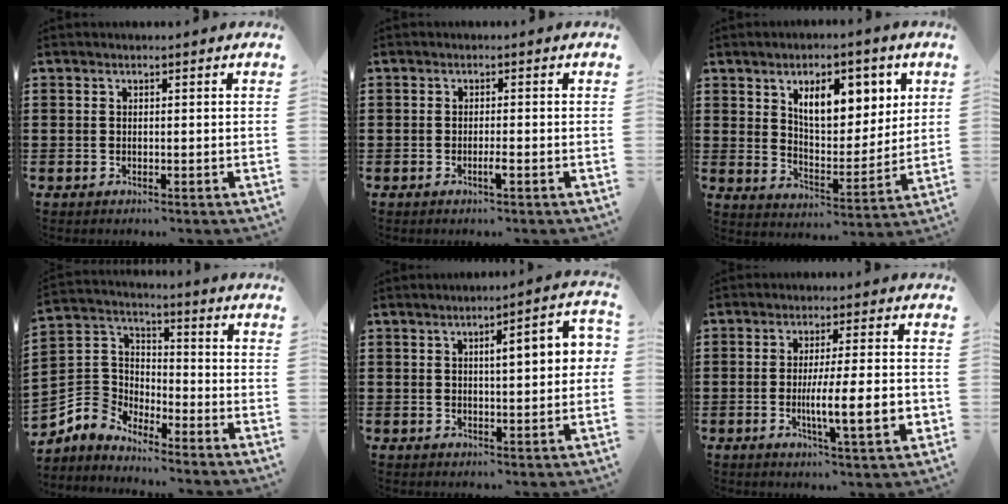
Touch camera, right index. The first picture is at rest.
{"total": 1.6, "force": [-0.8, 0.1, 1.4], "torque": [-0.025, -0.002, -0.014]}
{"total": 9.2, "force": [4.7, 4.4, 6.6], "torque": [-0.107, -0.004, 0.075]}
{"total": 4.2, "force": [-2.9, 2.9, -0.6], "torque": [-0.029, -0.005, -0.070]}
{"total": 5.9, "force": [1.0, 1.4, 5.6], "torque": [-0.082, -0.004, 0.007]}
{"total": 10.3, "force": [-2.1, 1.9, 9.9], "torque": [-0.168, -0.011, -0.036]}